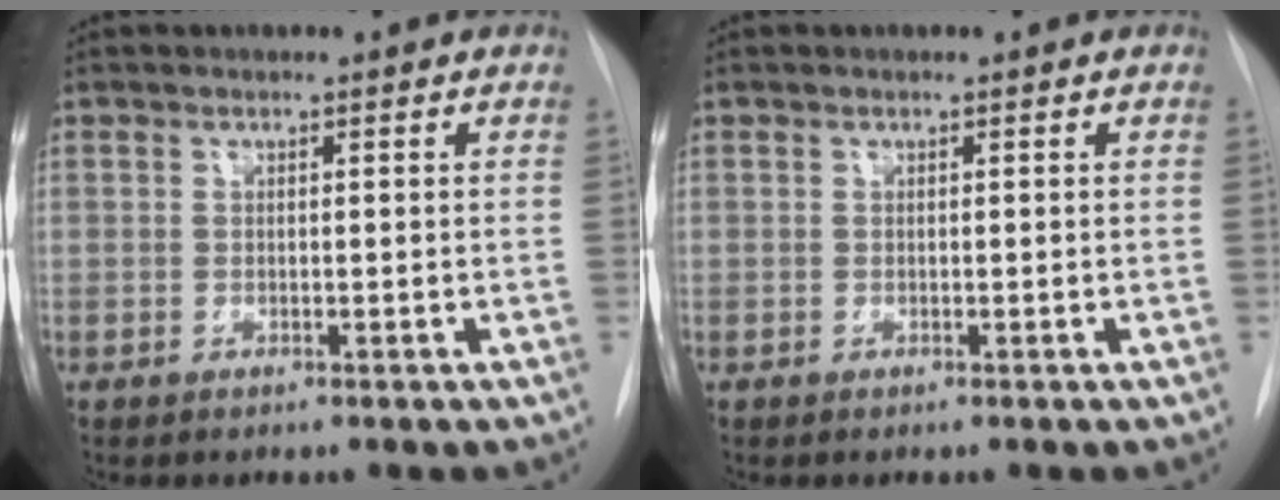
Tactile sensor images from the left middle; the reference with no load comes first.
{"total": 0.0}